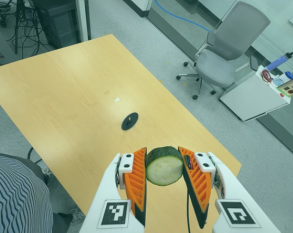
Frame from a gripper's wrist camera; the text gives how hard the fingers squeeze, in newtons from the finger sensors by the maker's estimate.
{"total": 11.9, "left": 11.1, "right": 12.6}